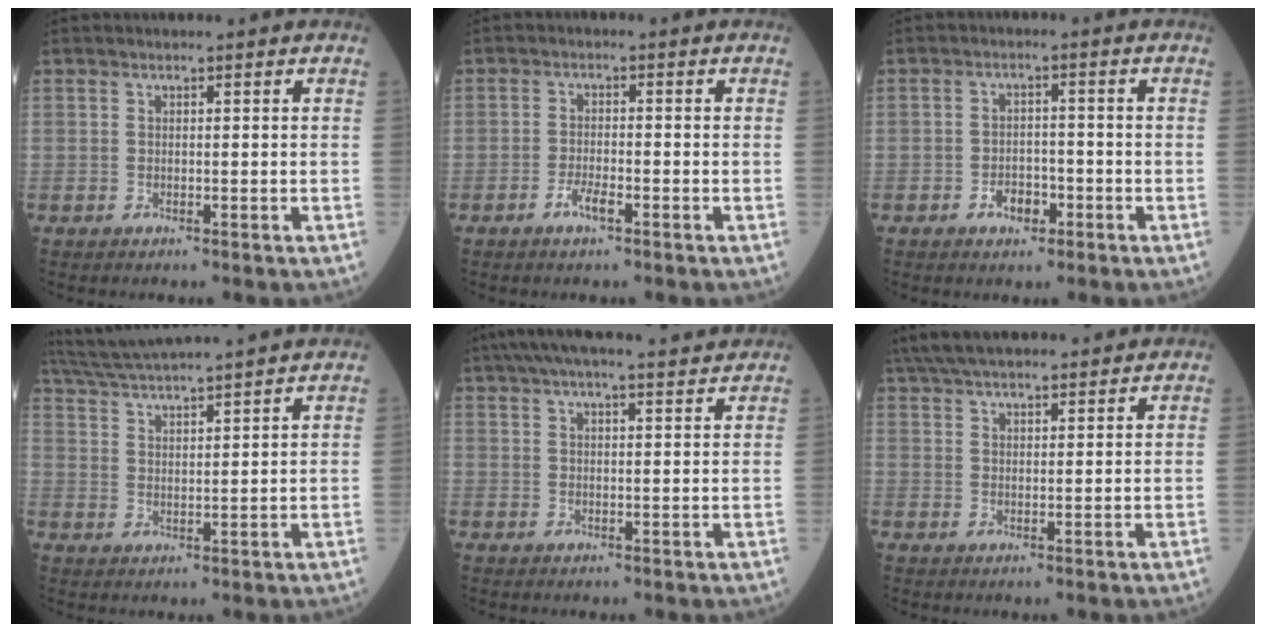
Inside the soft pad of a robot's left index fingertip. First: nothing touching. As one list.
[{"total": 2.7, "force": [-1.7, 0.6, 2.0], "torque": [-0.039, -0.002, -0.035]}, {"total": 3.4, "force": [-1.9, 2.1, 1.9], "torque": [-0.029, 0.003, -0.032]}, {"total": 15.6, "force": [14.2, -0.6, 6.3], "torque": [-0.124, 0.022, 0.218]}, {"total": 14.0, "force": [12.5, 1.0, 6.2], "torque": [-0.104, 0.030, 0.171]}, {"total": 16.3, "force": [14.4, 3.2, 7.0], "torque": [-0.128, 0.047, 0.225]}]